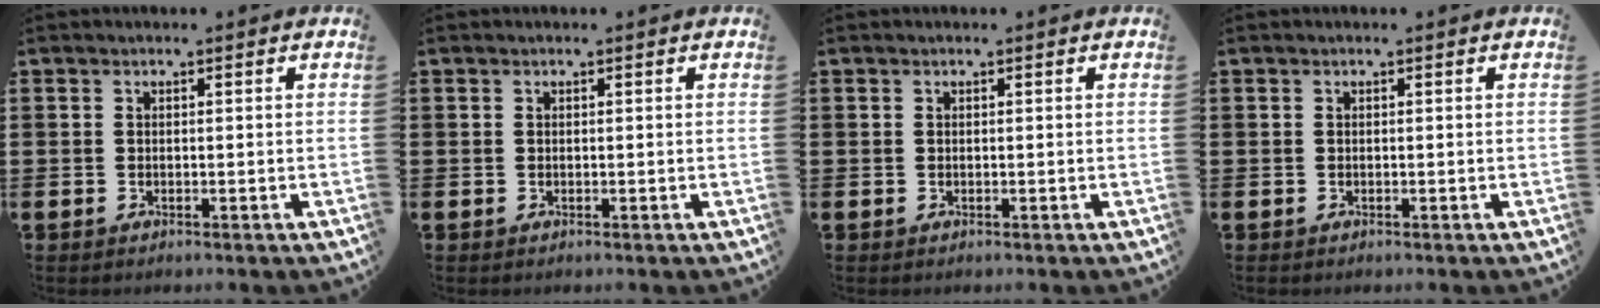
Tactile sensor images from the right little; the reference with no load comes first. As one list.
[{"total": 0.0}, {"total": 0.0}, {"total": 0.0}]